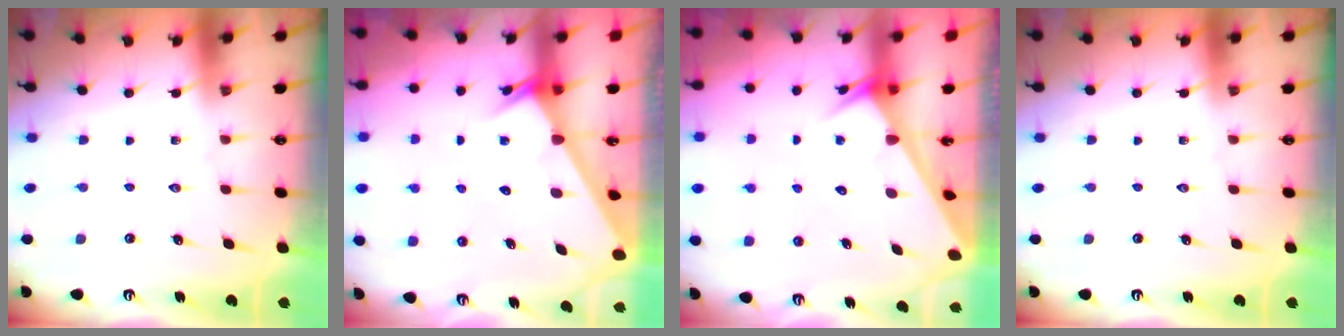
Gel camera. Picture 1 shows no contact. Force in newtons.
{"total": 2.3, "press": 2.3, "slide": 0.1}
{"total": 2.6, "press": 2.6, "slide": 0.1}
{"total": 0.0}